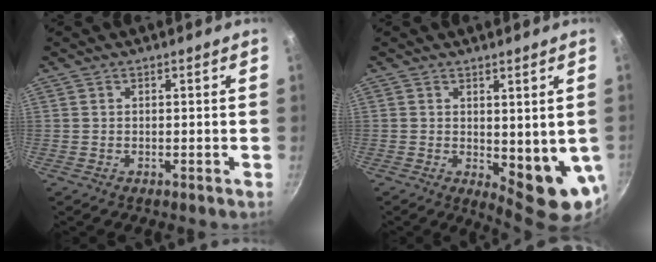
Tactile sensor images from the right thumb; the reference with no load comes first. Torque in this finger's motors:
{"motor_torque": [0.12, 0.77, 0.24, -0.17, 0.23]}